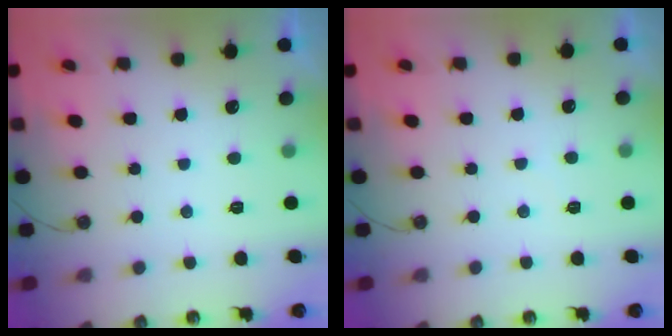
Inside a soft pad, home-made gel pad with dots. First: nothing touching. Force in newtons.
{"total": 2.4, "press": 2.4, "slide": 0.4}